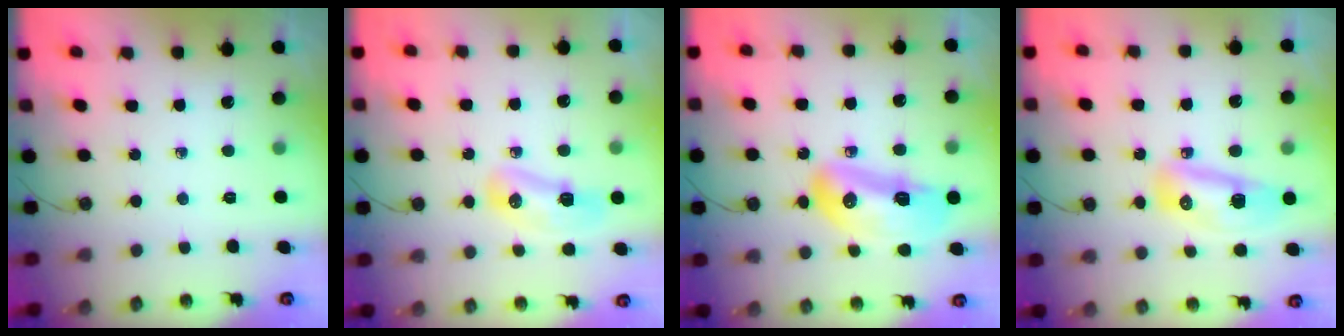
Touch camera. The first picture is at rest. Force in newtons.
{"total": 8.6, "press": 8.6, "slide": 1.0}
{"total": 15.3, "press": 15.2, "slide": 1.8}
{"total": 9.9, "press": 9.8, "slide": 1.3}